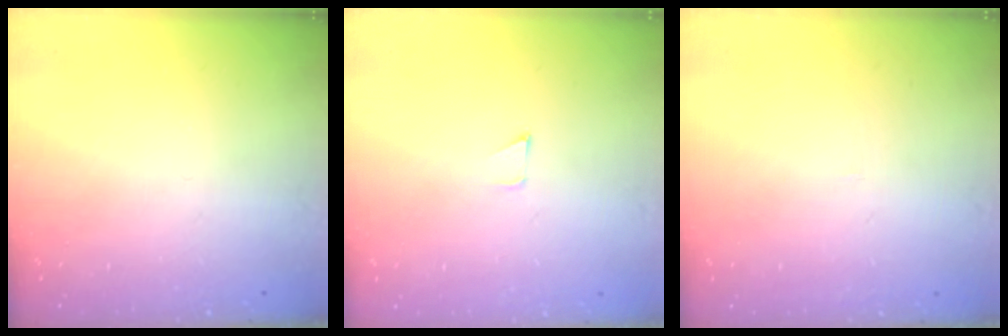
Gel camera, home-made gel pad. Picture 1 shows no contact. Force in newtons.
{"total": 2.6, "press": 2.6, "slide": 0.2}
{"total": 1.5, "press": 1.5, "slide": 0.1}